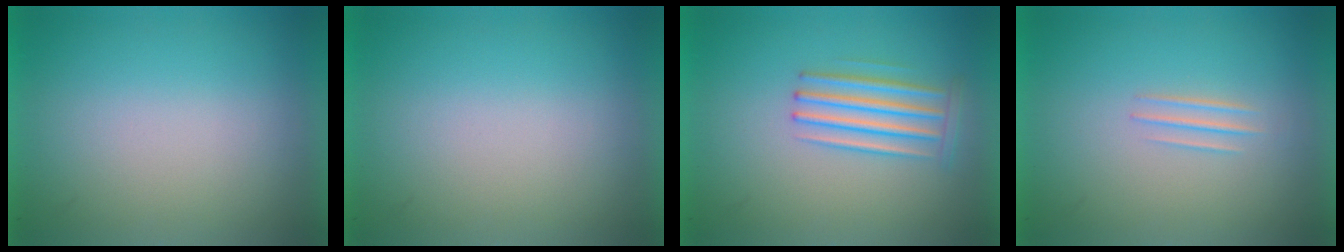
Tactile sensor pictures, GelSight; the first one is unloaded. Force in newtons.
{"total": 0.0}
{"total": 2.9}
{"total": 1.0}